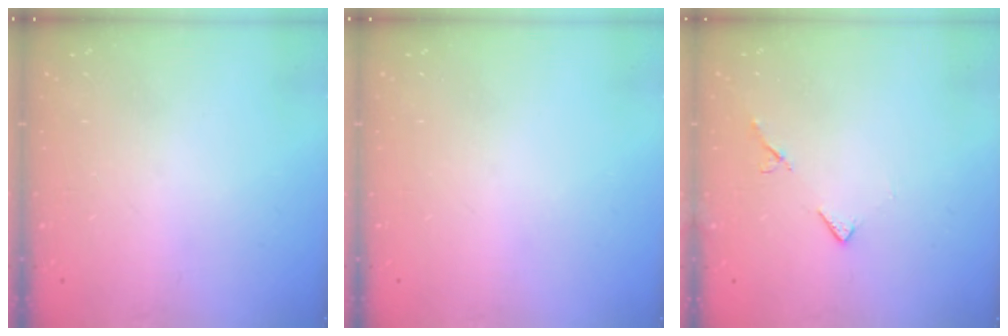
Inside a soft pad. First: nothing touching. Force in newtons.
{"total": 0.0}
{"total": 5.4, "press": 5.3, "slide": 0.7}